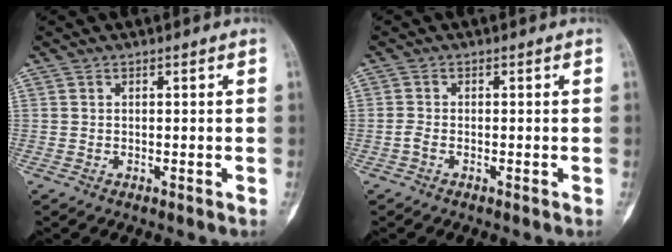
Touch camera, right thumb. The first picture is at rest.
{"total": 1.2, "force": [-0.6, 0.5, 0.9], "torque": [-0.023, 0.002, -0.017]}